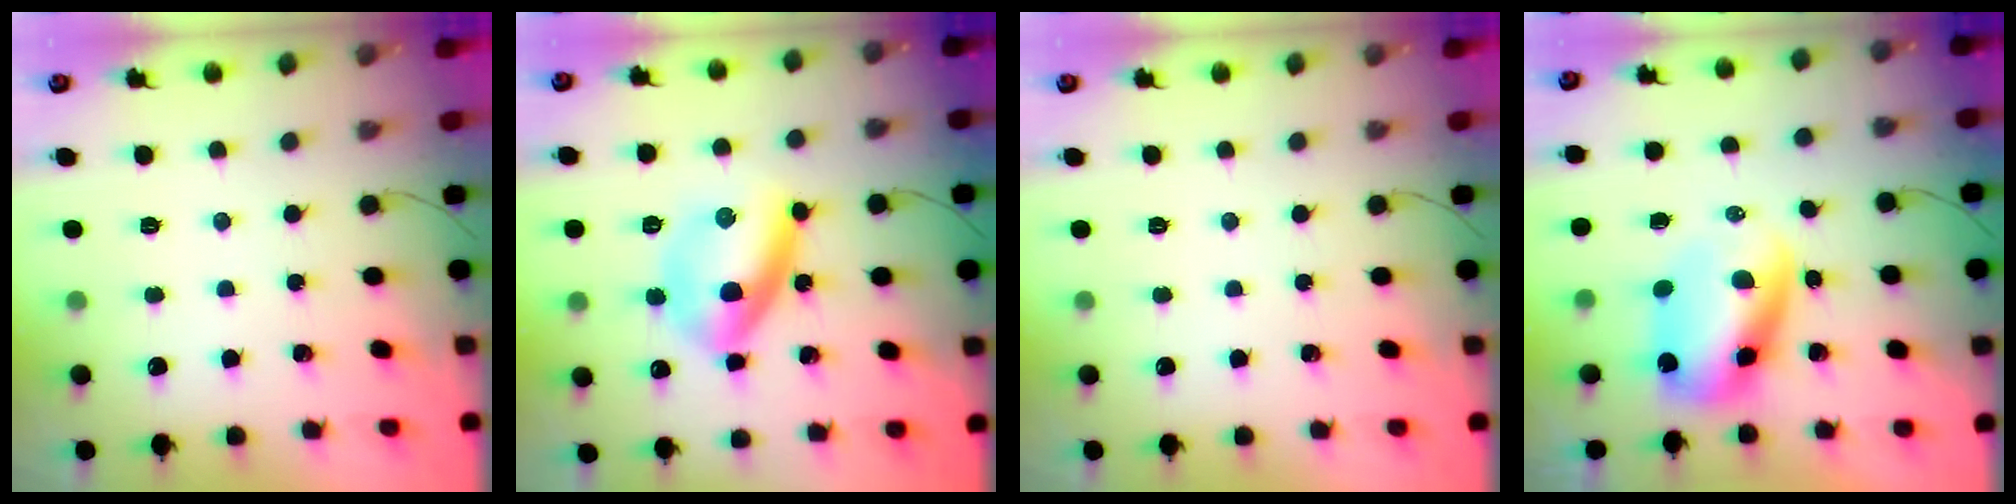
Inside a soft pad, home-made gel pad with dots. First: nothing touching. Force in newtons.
{"total": 11.7, "press": 11.7, "slide": 0.4}
{"total": 0.0}
{"total": 7.2, "press": 7.1, "slide": 1.3}